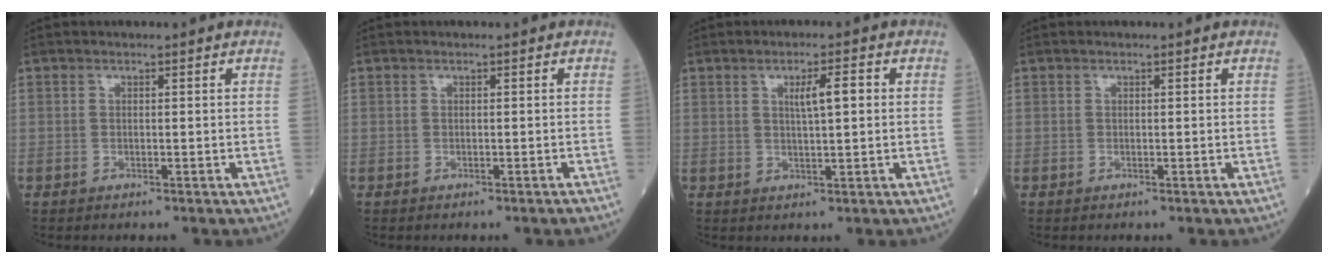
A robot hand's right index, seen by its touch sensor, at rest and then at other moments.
{"total": 0.0}
{"total": 3.8, "force": [1.0, 0.4, 3.7], "torque": [-0.064, 0.003, 0.018]}
{"total": 0.0}